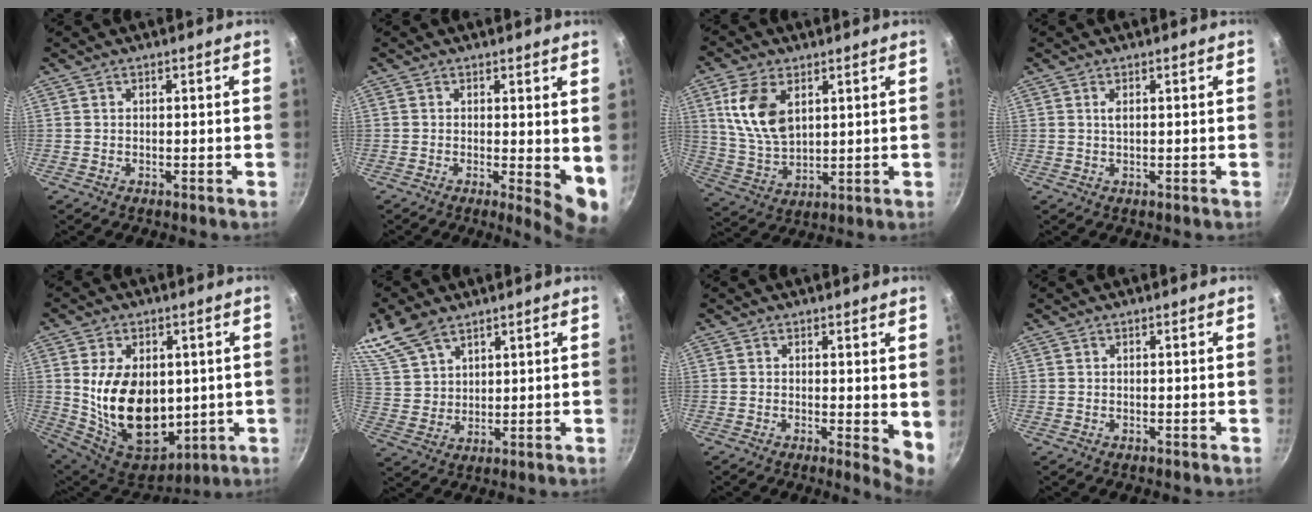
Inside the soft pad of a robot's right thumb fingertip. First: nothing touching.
{"total": 6.3, "force": [0.2, 2.2, 5.9], "torque": [-0.072, -0.016, 0.004]}
{"total": 12.0, "force": [4.1, 7.1, 8.7], "torque": [-0.159, -0.026, 0.088]}
{"total": 1.1, "force": [0.4, 0.4, 1.0], "torque": [-0.020, 0.001, 0.008]}
{"total": 20.2, "force": [1.3, 13.6, 14.9], "torque": [-0.231, -0.032, 0.047]}
{"total": 11.2, "force": [7.8, 6.2, 5.1], "torque": [-0.091, -0.013, 0.167]}
{"total": 4.8, "force": [0.5, 1.8, 4.4], "torque": [-0.056, -0.011, 0.006]}
{"total": 0.0}